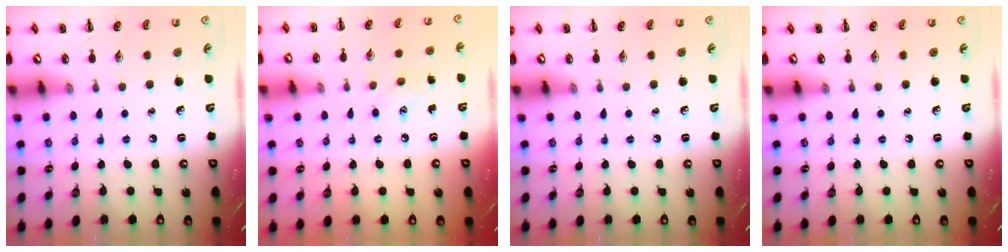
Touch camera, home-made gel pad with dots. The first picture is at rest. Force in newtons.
{"total": 7.3, "press": 7.1, "slide": 1.8}
{"total": 0.0}
{"total": 0.0}